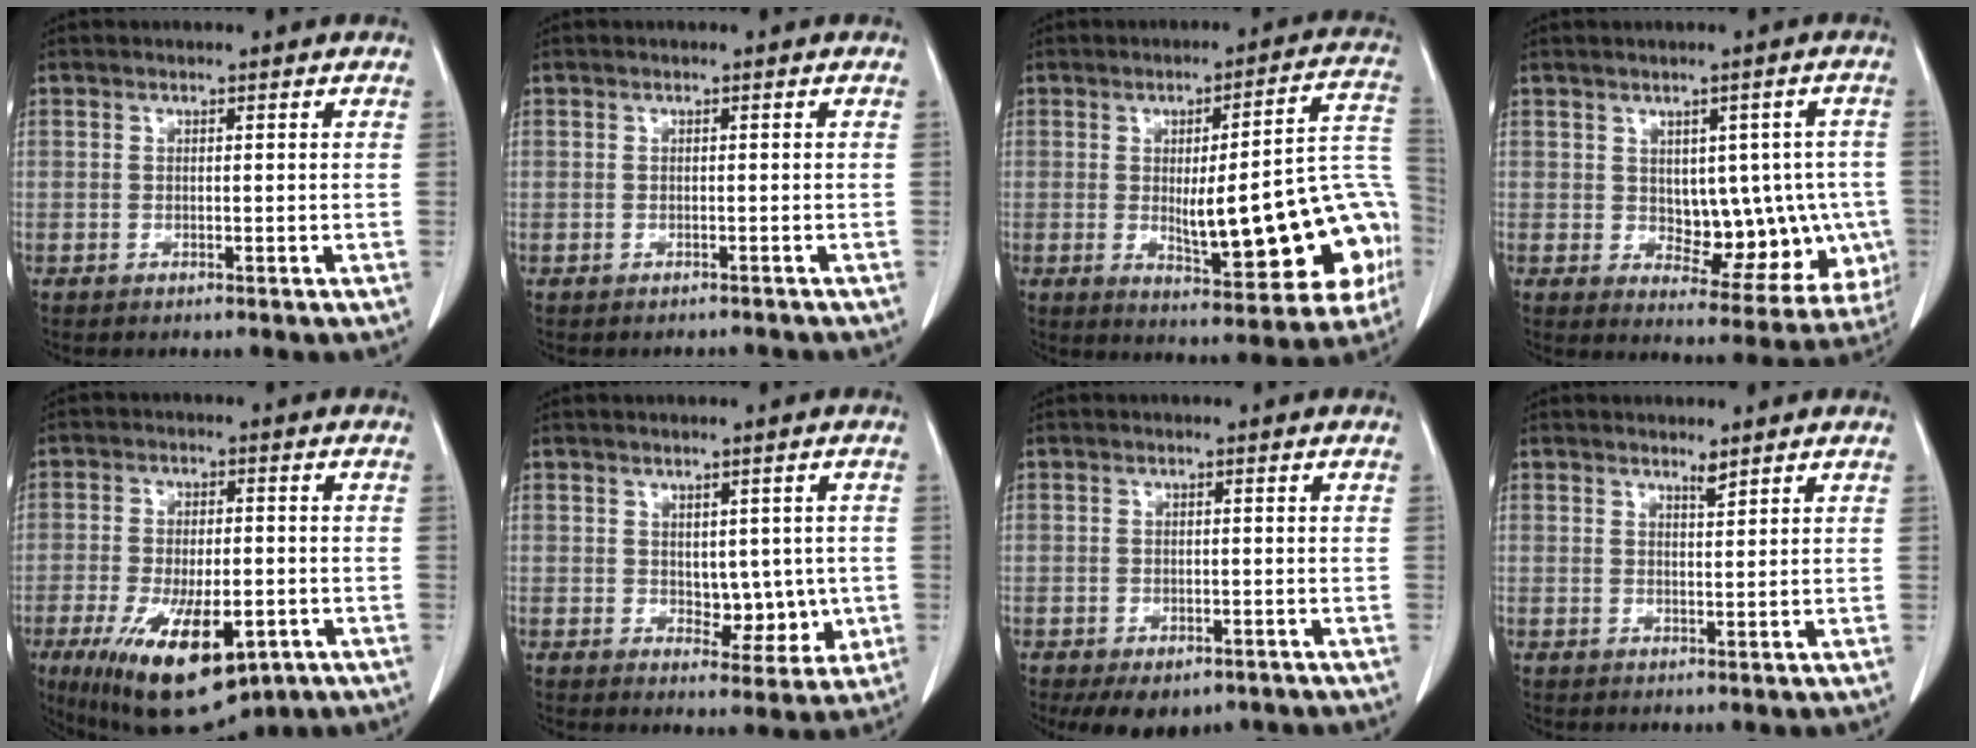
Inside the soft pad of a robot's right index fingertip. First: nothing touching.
{"total": 1.9, "force": [-1.6, 0.9, -0.1], "torque": [0.000, 0.001, -0.025]}
{"total": 21.4, "force": [-3.8, 4.7, 20.5], "torque": [-0.182, 0.029, -0.030]}
{"total": 11.7, "force": [-0.6, 6.7, 9.6], "torque": [-0.102, 0.018, 0.015]}
{"total": 16.7, "force": [-8.0, 6.5, 13.1], "torque": [-0.223, -0.021, -0.110]}
{"total": 6.1, "force": [-0.2, 3.8, 4.7], "torque": [-0.045, 0.003, 0.009]}
{"total": 6.3, "force": [-4.3, 3.6, 2.7], "torque": [-0.027, -0.001, -0.056]}
{"total": 1.2, "force": [1.1, -0.1, 0.6], "torque": [-0.012, -0.007, 0.019]}